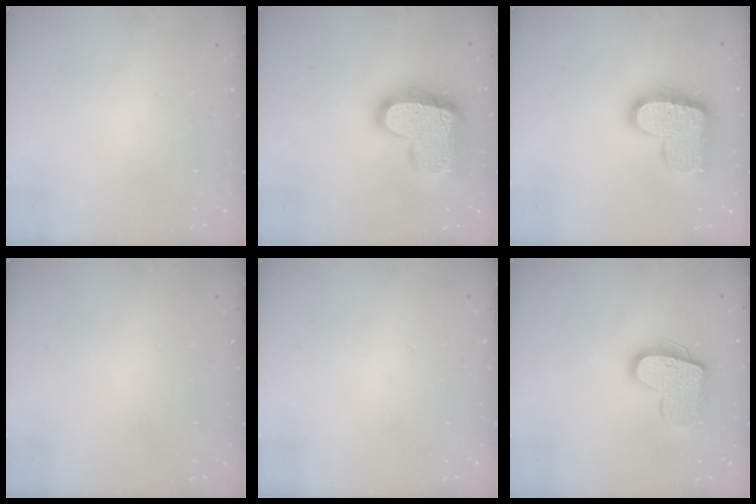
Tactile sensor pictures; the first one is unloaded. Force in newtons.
{"total": 22.2, "press": 22.1, "slide": 1.5}
{"total": 17.5, "press": 17.5, "slide": 1.0}
{"total": 0.0}
{"total": 0.0}
{"total": 14.5, "press": 14.5, "slide": 0.9}